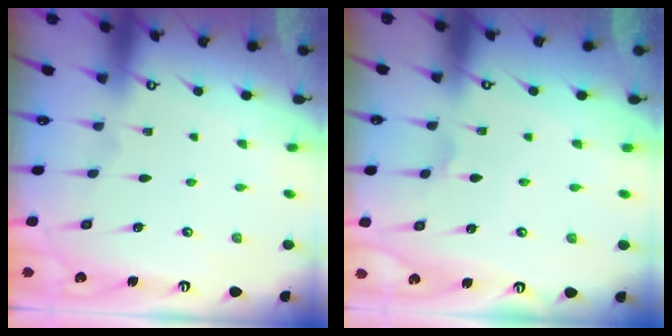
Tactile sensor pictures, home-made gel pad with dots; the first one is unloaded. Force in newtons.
{"total": 0.7, "press": 0.5, "slide": 0.4}